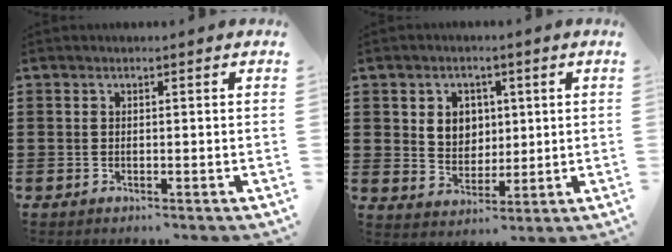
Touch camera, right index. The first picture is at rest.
{"total": 4.9, "force": [1.4, 4.3, 1.8], "torque": [-0.047, 0.012, 0.021]}